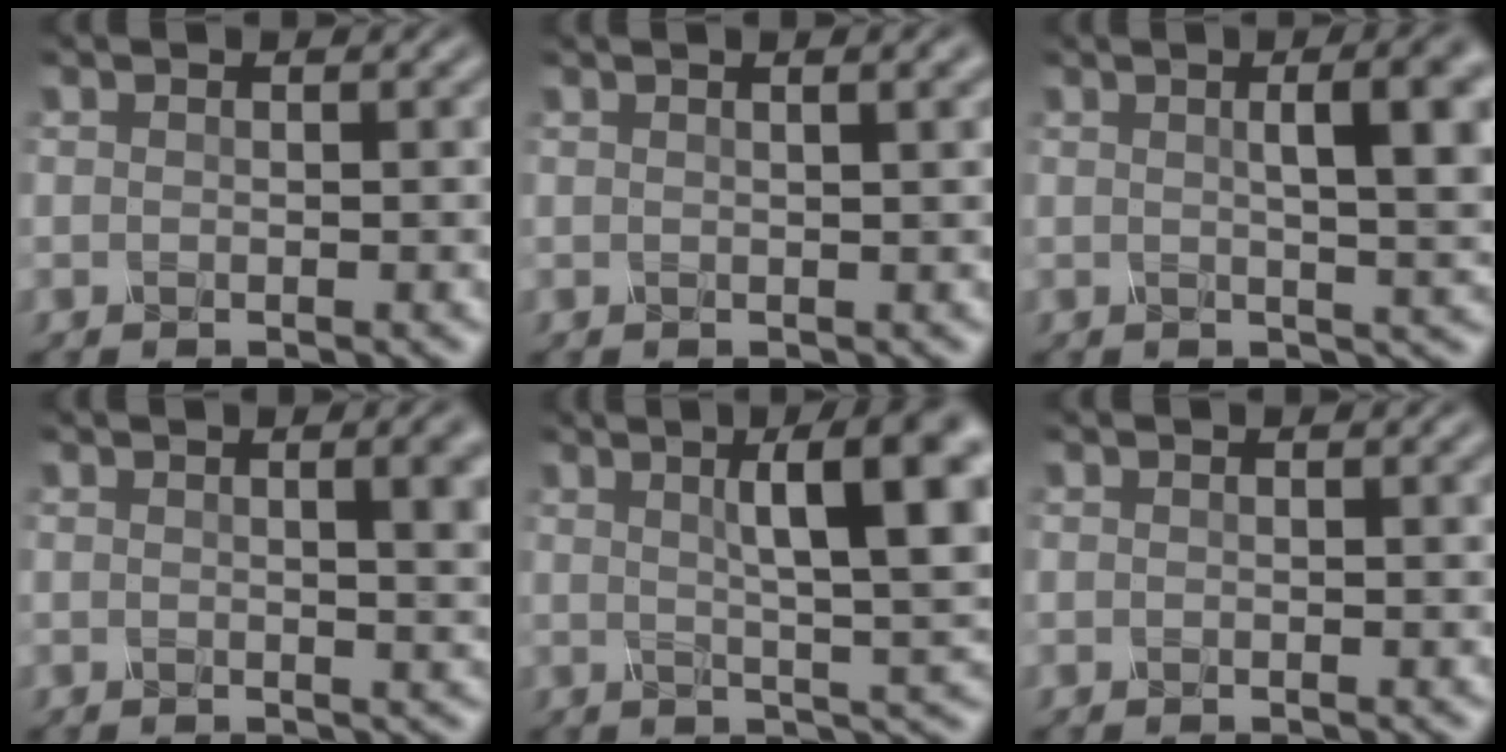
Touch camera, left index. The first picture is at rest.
{"total": 3.4, "force": [1.2, 1.4, 2.9], "torque": [-0.017, 0.027, -0.013]}
{"total": 7.4, "force": [1.2, 2.0, 7.0], "torque": [-0.054, 0.024, 0.013]}
{"total": 5.1, "force": [0.8, 1.9, 4.7], "torque": [-0.025, 0.017, 0.007]}
{"total": 9.9, "force": [2.5, 1.9, 9.4], "torque": [-0.113, 0.014, 0.041]}
{"total": 0.9, "force": [0.1, 0.4, 0.8], "torque": [-0.005, 0.002, -0.004]}